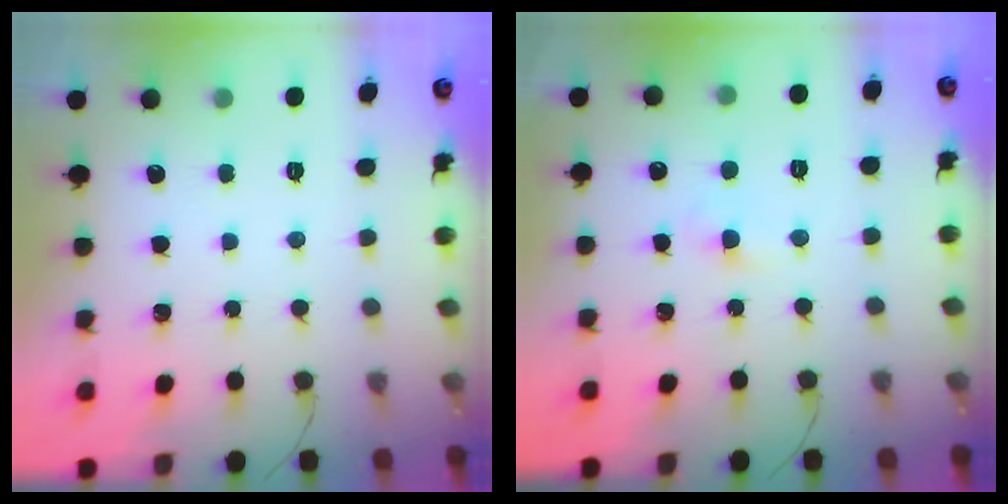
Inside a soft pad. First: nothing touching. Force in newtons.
{"total": 2.4, "press": 2.2, "slide": 0.9}